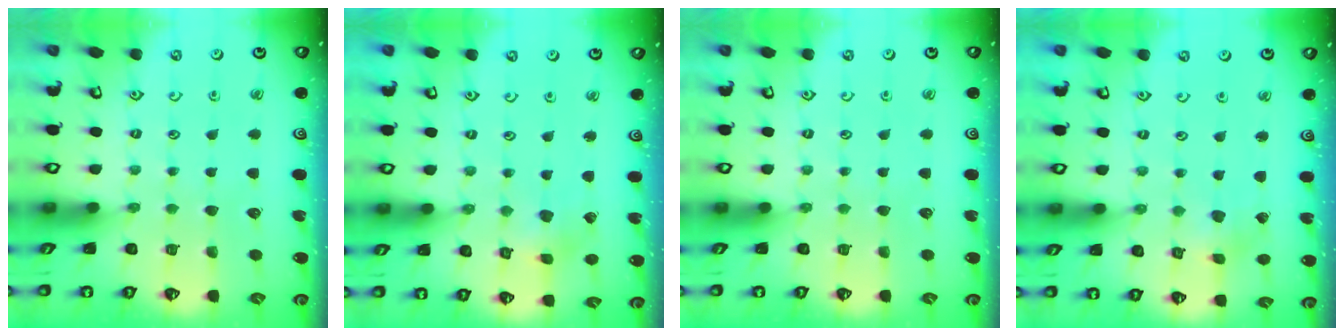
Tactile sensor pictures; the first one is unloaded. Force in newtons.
{"total": 2.6, "press": 2.5, "slide": 0.3}
{"total": 0.0}
{"total": 2.0, "press": 2.0, "slide": 0.1}